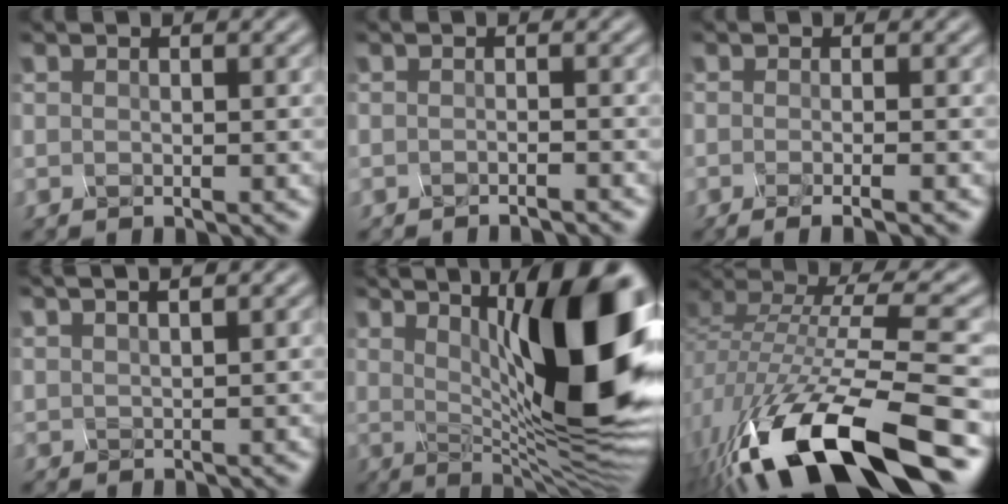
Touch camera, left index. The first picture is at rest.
{"total": 2.0, "force": [-1.9, -0.3, 0.4], "torque": [0.000, -0.001, -0.016]}
{"total": 2.6, "force": [-1.8, 0.4, 1.8], "torque": [-0.030, -0.009, -0.020]}
{"total": 3.2, "force": [2.7, 0.6, 1.5], "torque": [-0.016, 0.037, 0.020]}
{"total": 14.0, "force": [2.3, 3.5, 13.4], "torque": [-0.180, 0.015, 0.050]}
{"total": 13.2, "force": [-8.2, 4.0, 9.5], "torque": [-0.233, -0.011, -0.120]}